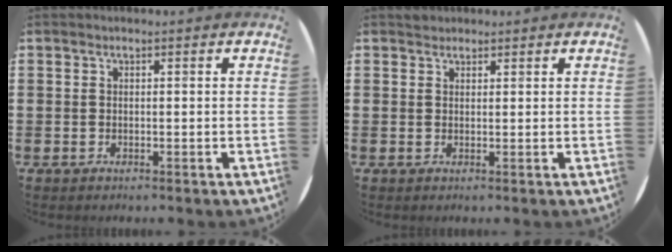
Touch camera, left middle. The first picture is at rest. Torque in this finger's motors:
{"motor_torque": [0.14, -0.05, -0.01, 0.01]}